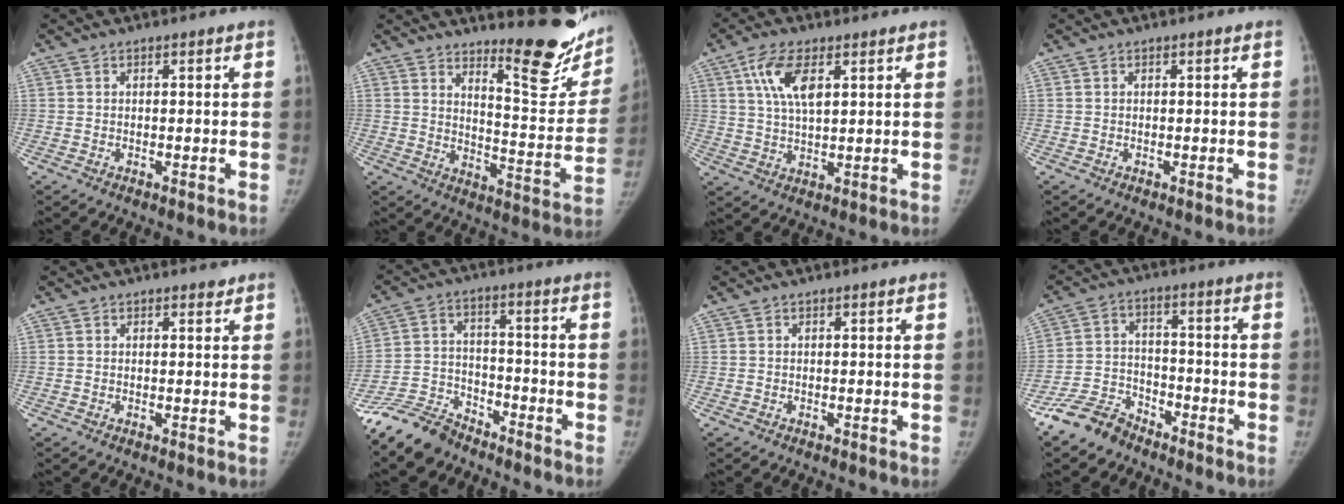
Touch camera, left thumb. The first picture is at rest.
{"total": 17.7, "force": [13.4, 4.7, 10.5], "torque": [-0.096, -0.129, 0.182]}
{"total": 8.4, "force": [3.5, 3.7, 6.7], "torque": [-0.128, -0.009, 0.068]}
{"total": 0.0}
{"total": 0.8, "force": [0.7, 0.4, 0.2], "torque": [0.000, -0.006, 0.007]}
{"total": 9.9, "force": [-8.7, 4.4, 2.0], "torque": [-0.034, 0.048, -0.170]}
{"total": 0.0}
{"total": 8.3, "force": [-6.7, 4.4, 1.9], "torque": [-0.028, 0.040, -0.136]}